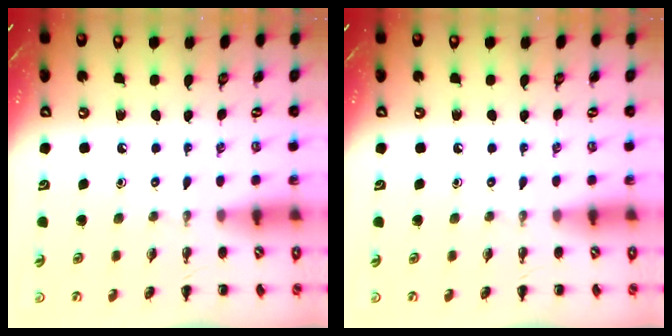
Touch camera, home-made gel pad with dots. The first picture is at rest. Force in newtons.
{"total": 0.0}